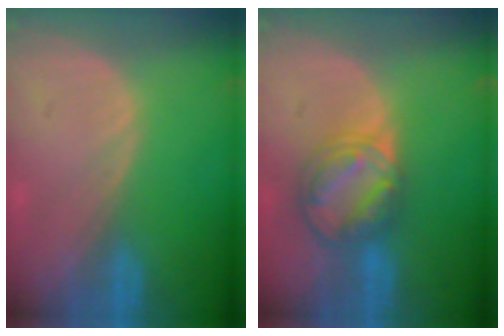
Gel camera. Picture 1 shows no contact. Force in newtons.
{"total": 8.3, "press": 7.0, "slide": 4.4}